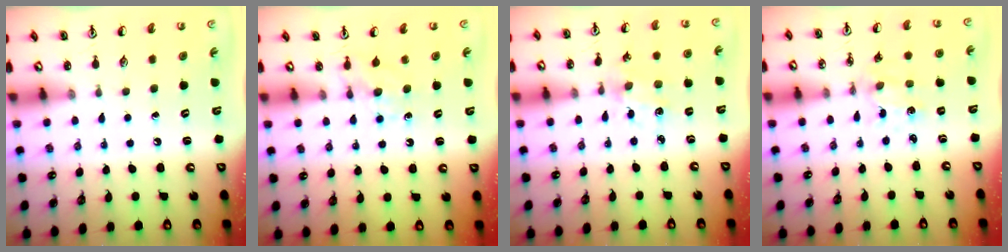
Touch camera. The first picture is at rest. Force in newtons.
{"total": 4.1, "press": 4.0, "slide": 0.6}
{"total": 2.5, "press": 2.5, "slide": 0.4}
{"total": 1.2, "press": 1.1, "slide": 0.3}